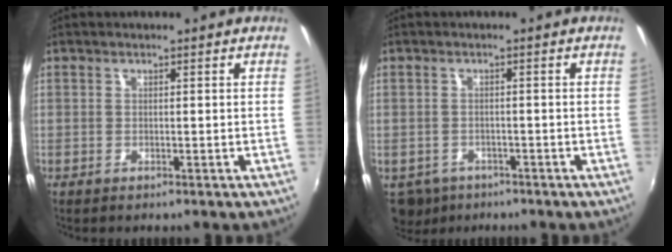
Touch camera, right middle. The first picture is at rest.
{"total": 5.5, "force": [-3.3, 3.9, 2.0], "torque": [-0.052, -0.014, -0.047]}